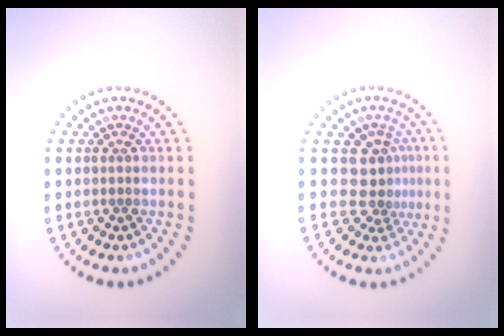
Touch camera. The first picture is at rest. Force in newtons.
{"total": 3.0, "press": 2.1, "slide": 2.2}